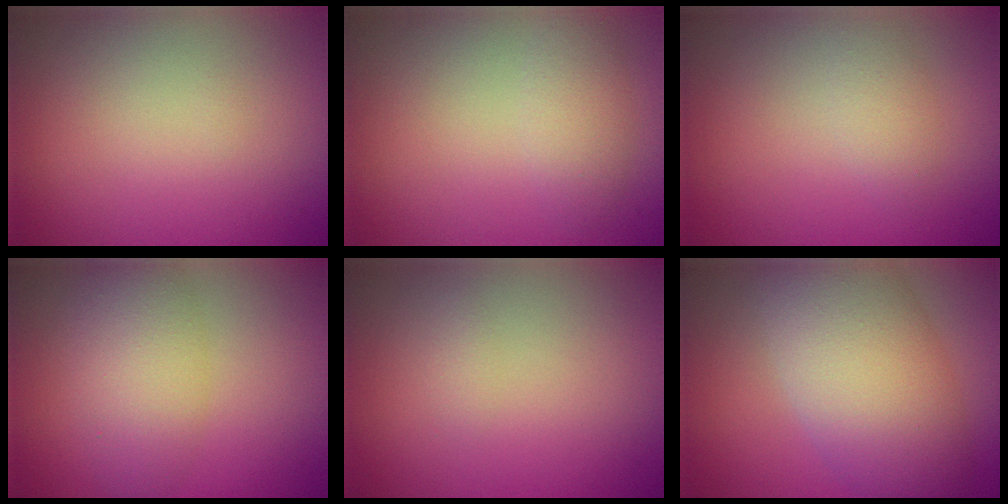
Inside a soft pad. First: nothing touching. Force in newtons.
{"total": 2.1, "press": 2.1, "slide": 0.1}
{"total": 1.6, "press": 1.6, "slide": 0.1}
{"total": 4.7, "press": 4.7, "slide": 0.1}
{"total": 0.6, "press": 0.6, "slide": 0.0}
{"total": 9.3, "press": 9.2, "slide": 0.6}